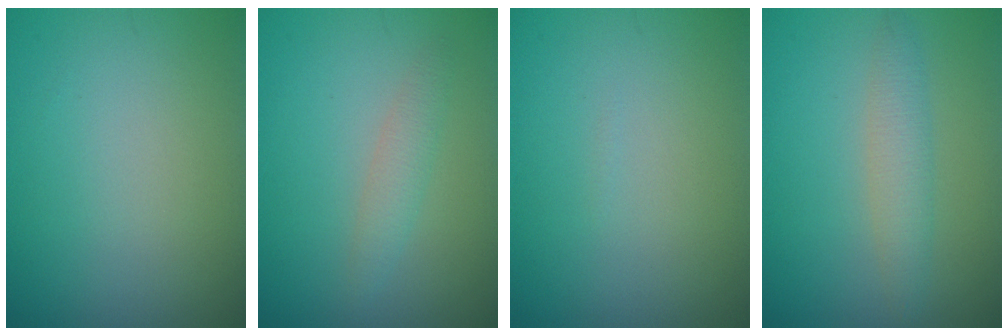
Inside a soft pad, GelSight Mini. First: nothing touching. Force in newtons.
{"total": 1.7, "press": 1.7, "slide": 0.1}
{"total": 0.0}
{"total": 2.5, "press": 2.5, "slide": 0.0}